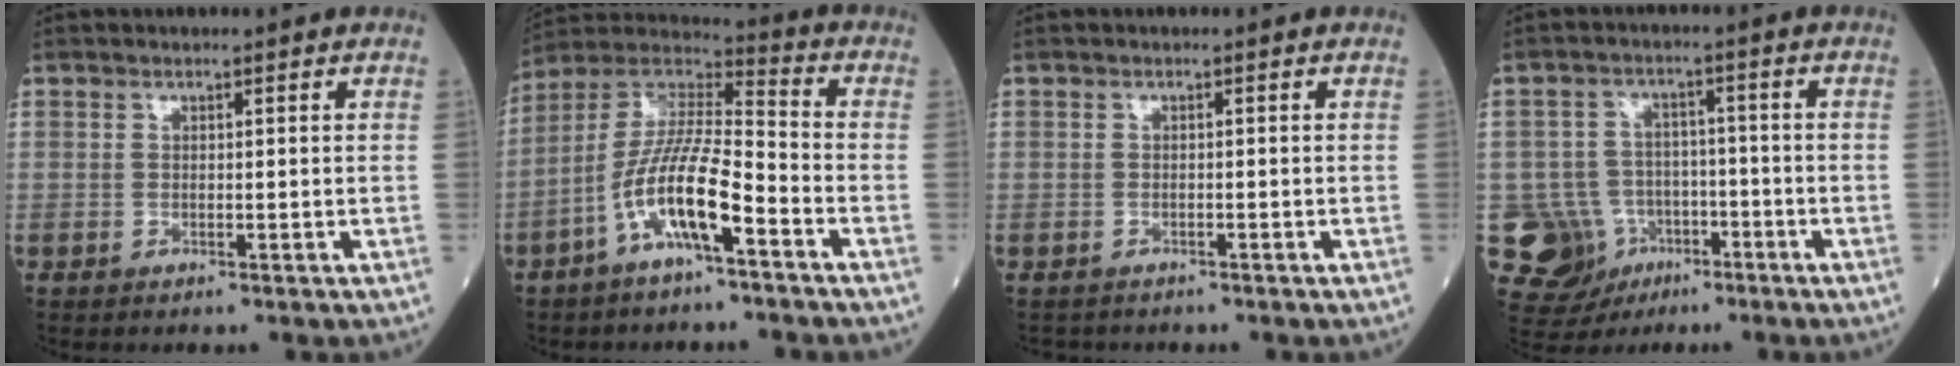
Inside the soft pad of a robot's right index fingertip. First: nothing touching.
{"total": 11.6, "force": [-5.2, 2.1, 10.1], "torque": [-0.206, 0.010, -0.101]}
{"total": 1.7, "force": [-1.3, 0.9, -0.3], "torque": [-0.006, 0.001, -0.024]}
{"total": 10.6, "force": [-3.8, 9.7, 1.9], "torque": [-0.053, 0.024, -0.048]}